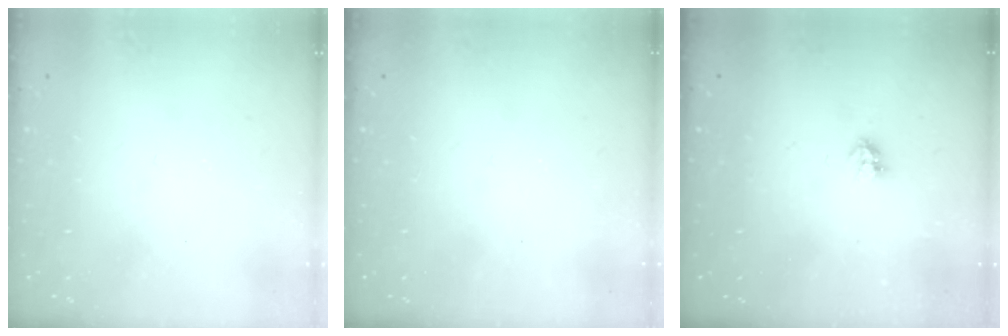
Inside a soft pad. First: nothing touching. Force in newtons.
{"total": 0.0}
{"total": 3.9, "press": 3.8, "slide": 0.4}